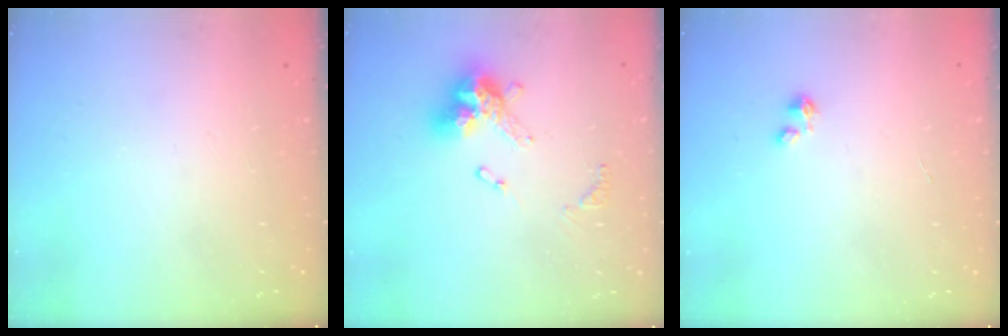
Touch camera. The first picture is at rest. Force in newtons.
{"total": 12.0, "press": 11.9, "slide": 1.4}
{"total": 0.8, "press": 0.7, "slide": 0.3}